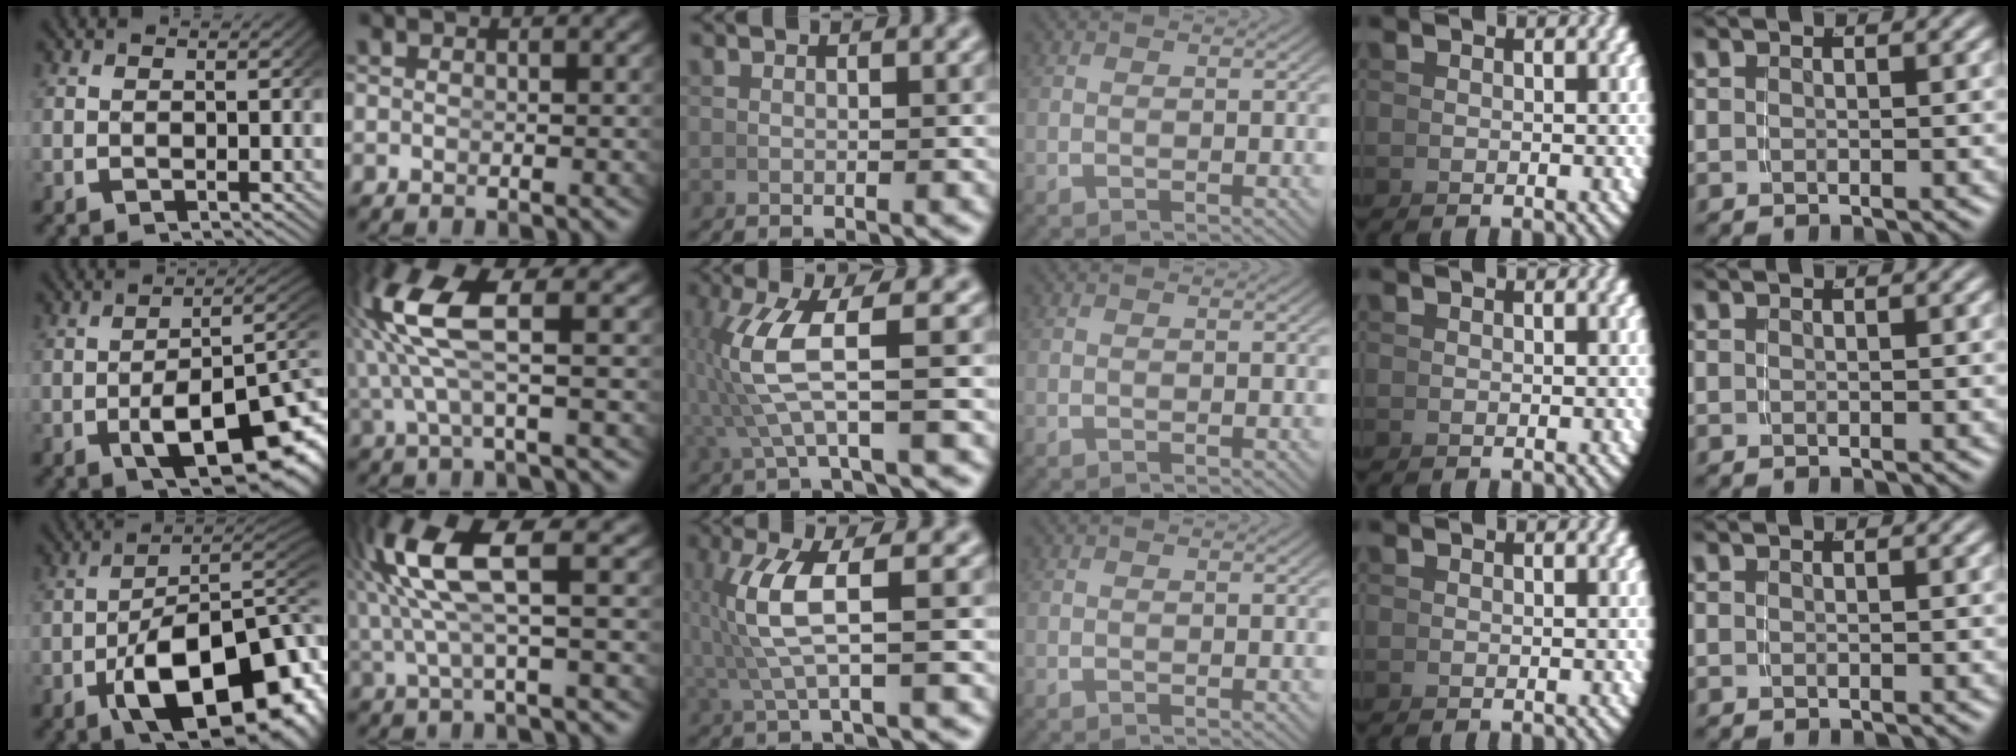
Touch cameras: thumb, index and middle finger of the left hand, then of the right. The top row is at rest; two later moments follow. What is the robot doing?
{"motion": "lift_and_place", "object": "bowl"}